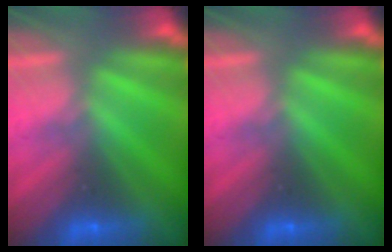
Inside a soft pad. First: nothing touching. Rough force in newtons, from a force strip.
{"total": 0.0}